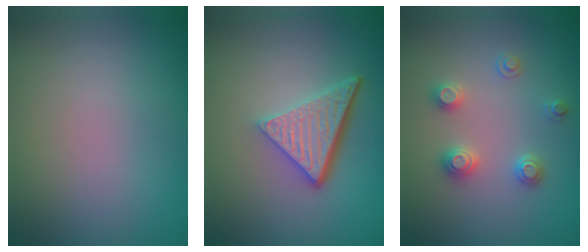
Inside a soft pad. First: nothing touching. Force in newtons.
{"total": 5.1, "press": 3.6, "slide": 3.7}
{"total": 2.5, "press": 2.5, "slide": 0.3}